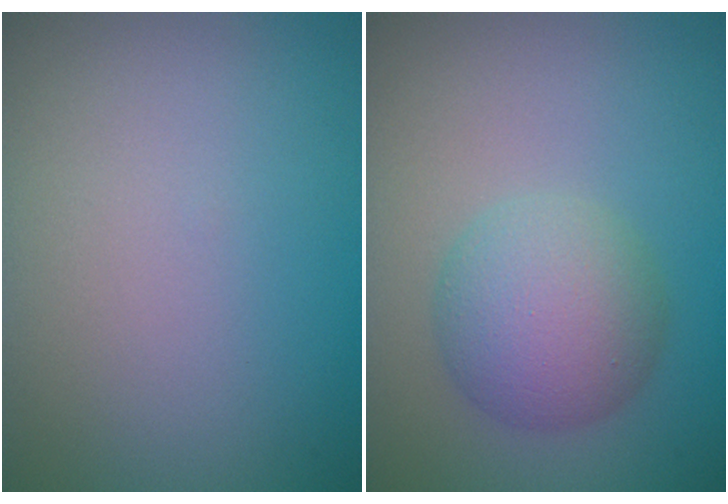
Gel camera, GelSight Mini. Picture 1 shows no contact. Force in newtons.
{"total": 5.1, "press": 5.1, "slide": 0.2}